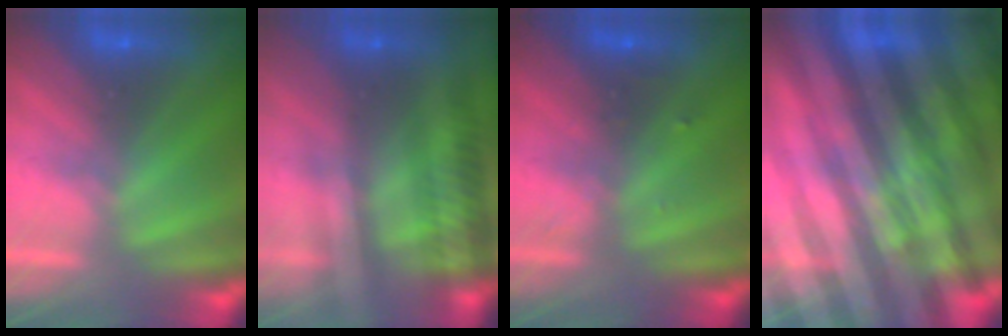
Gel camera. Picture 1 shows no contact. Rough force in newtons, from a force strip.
{"total": 2.4}
{"total": 2.4}
{"total": 9.1}